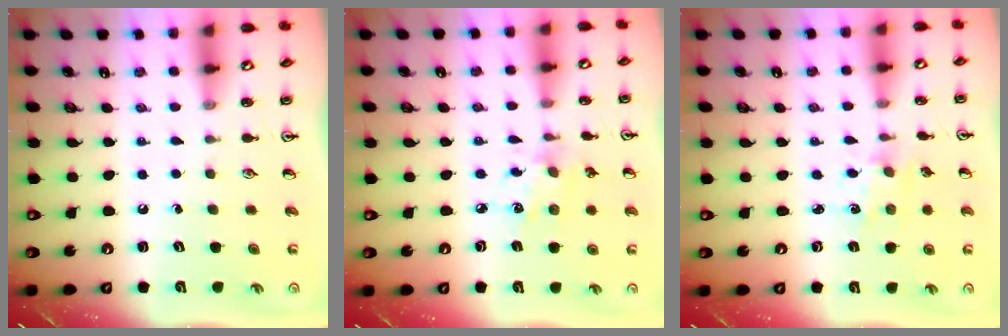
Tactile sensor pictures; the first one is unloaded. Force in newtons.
{"total": 5.9, "press": 5.7, "slide": 1.6}
{"total": 1.7, "press": 1.7, "slide": 0.3}